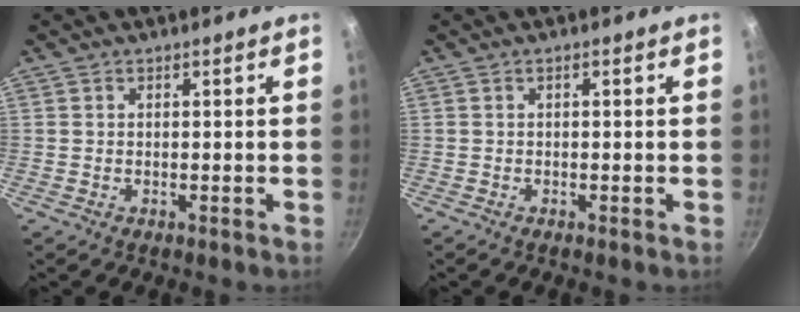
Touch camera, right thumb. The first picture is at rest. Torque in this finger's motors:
{"motor_torque": [0.27, -0.23, 0.09, 0.37, 0.03]}